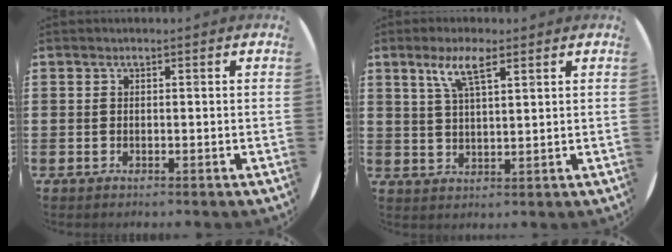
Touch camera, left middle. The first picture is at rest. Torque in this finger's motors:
{"motor_torque": [1.14, -0.99, 0.18, 0.07]}